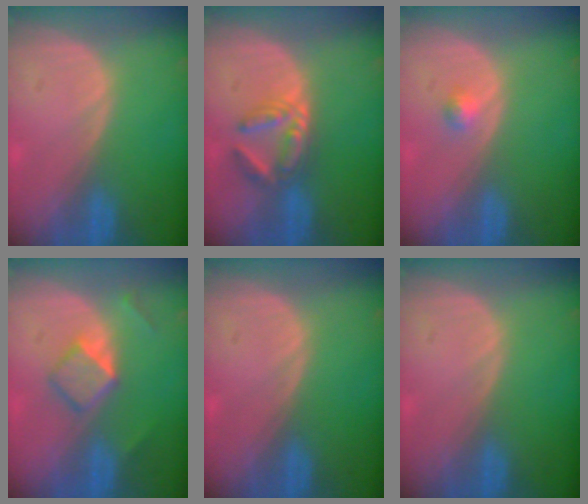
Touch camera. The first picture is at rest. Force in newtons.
{"total": 5.9, "press": 5.2, "slide": 2.8}
{"total": 1.5, "press": 1.3, "slide": 0.8}
{"total": 5.1, "press": 4.5, "slide": 2.3}
{"total": 0.0}
{"total": 0.0}